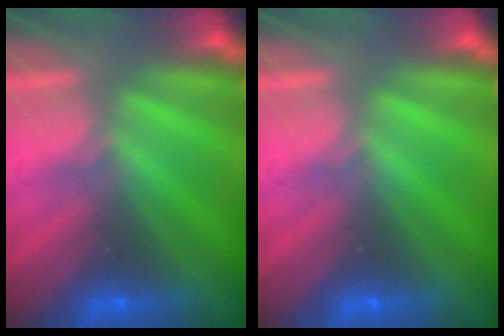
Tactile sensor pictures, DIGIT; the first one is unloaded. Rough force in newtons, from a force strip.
{"total": 0.0}